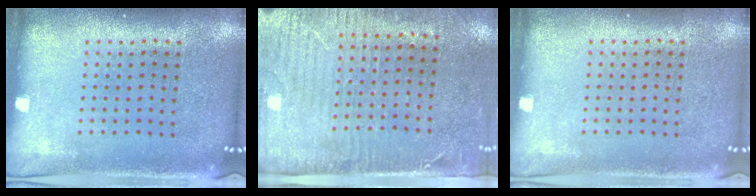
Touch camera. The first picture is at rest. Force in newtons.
{"total": 3.1, "press": 2.6, "slide": 1.6}
{"total": 0.0}